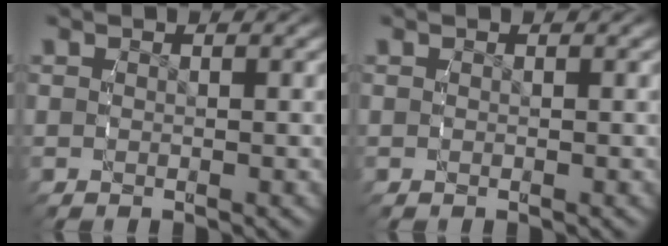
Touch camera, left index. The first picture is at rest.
{"total": 0.0}